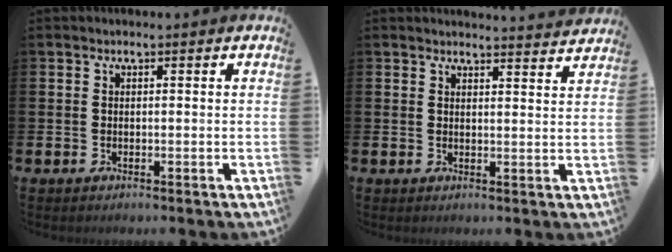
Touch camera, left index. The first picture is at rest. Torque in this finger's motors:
{"motor_torque": [0.39, -0.61, 0.08, -0.01]}